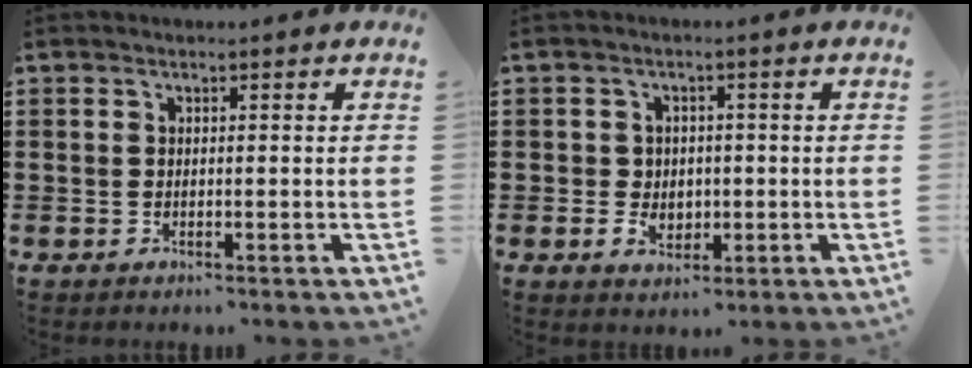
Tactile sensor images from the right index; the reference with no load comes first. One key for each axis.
{"total": 2.9, "fx": -0.3, "fy": 2.7, "fz": 1.0, "tx": -0.022, "ty": 0.006, "tz": -0.012}